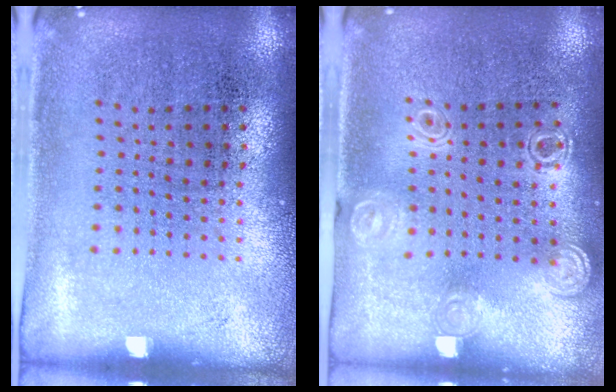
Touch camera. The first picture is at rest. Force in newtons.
{"total": 1.3, "press": 1.2, "slide": 0.3}